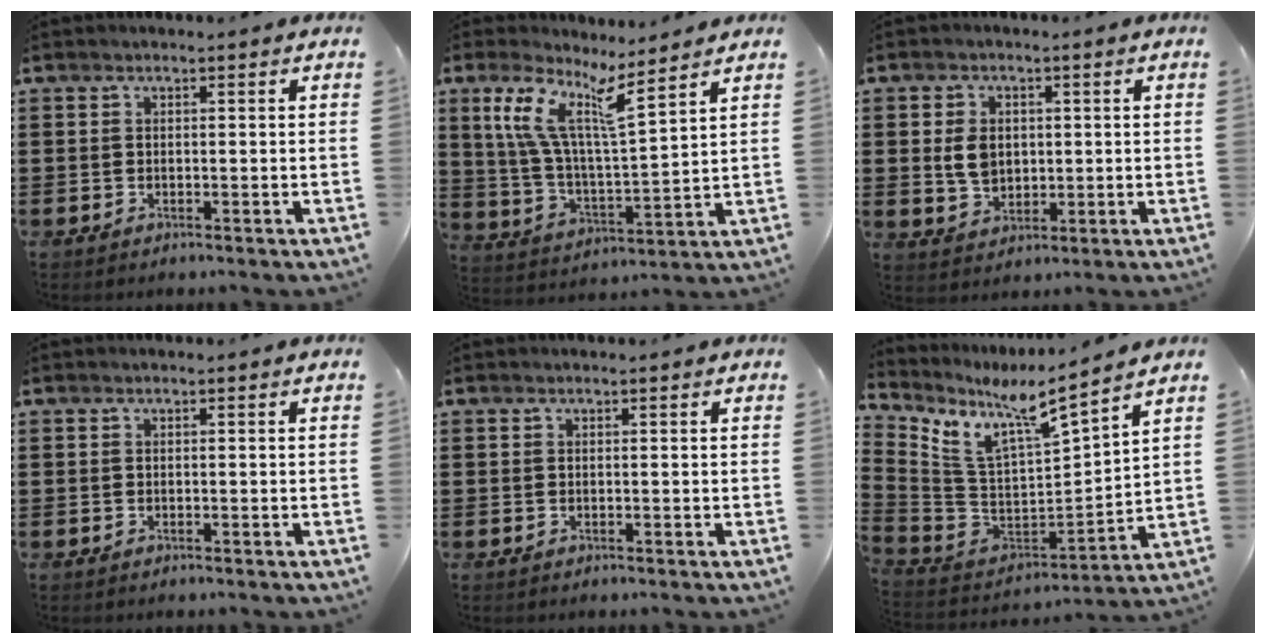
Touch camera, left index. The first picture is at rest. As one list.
[{"total": 9.4, "force": [6.6, 1.4, 6.4], "torque": [-0.147, -0.032, 0.116]}, {"total": 4.5, "force": [0.5, 3.3, 3.0], "torque": [-0.067, 0.005, 0.005]}, {"total": 0.0}, {"total": 0.0}, {"total": 7.1, "force": [5.4, 1.1, 4.4], "torque": [-0.119, -0.059, 0.083]}]